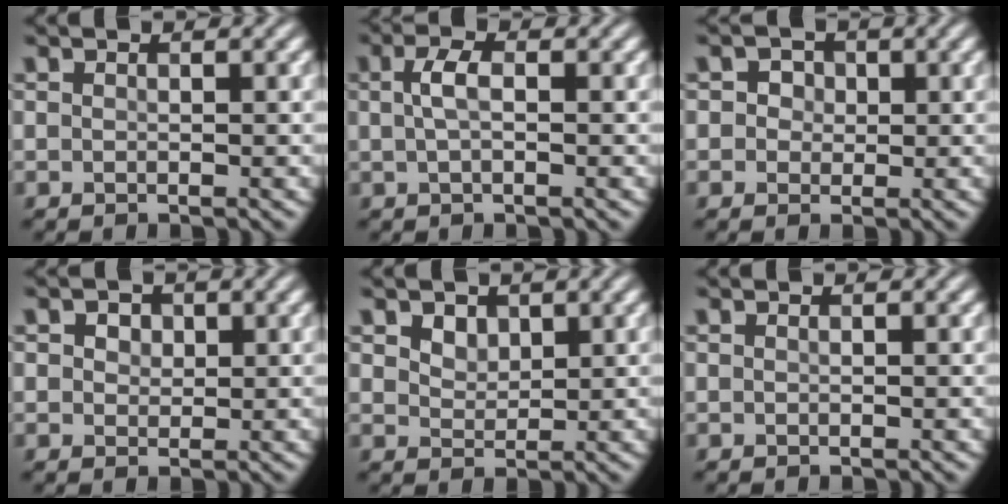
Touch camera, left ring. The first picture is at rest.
{"total": 2.0, "force": [0.2, 0.8, 1.8], "torque": [-0.042, 0.005, 0.001]}
{"total": 2.5, "force": [0.8, 2.1, 1.0], "torque": [-0.006, 0.007, 0.000]}
{"total": 2.3, "force": [1.1, 1.7, 1.2], "torque": [-0.017, 0.008, 0.005]}
{"total": 1.9, "force": [1.2, 1.3, 0.8], "torque": [-0.019, -0.007, 0.023]}
{"total": 0.0}